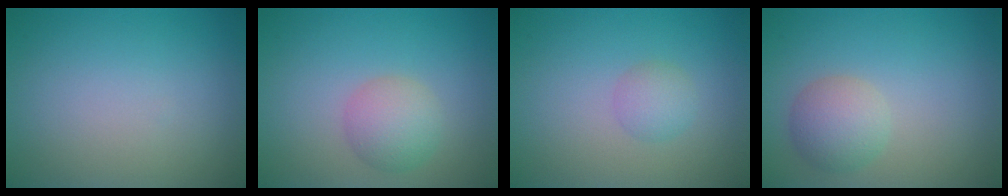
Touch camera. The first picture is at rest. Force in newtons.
{"total": 3.0, "press": 3.0, "slide": 0.0}
{"total": 1.5, "press": 1.5, "slide": 0.0}
{"total": 3.0, "press": 3.0, "slide": 0.1}